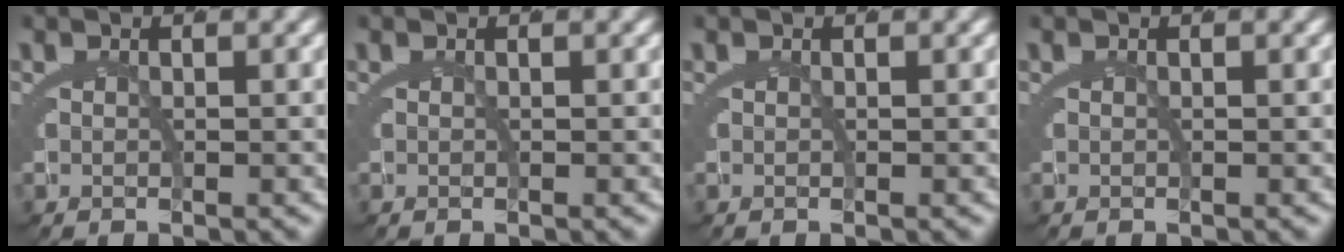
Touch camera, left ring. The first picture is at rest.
{"total": 0.0}
{"total": 0.0}
{"total": 0.0}